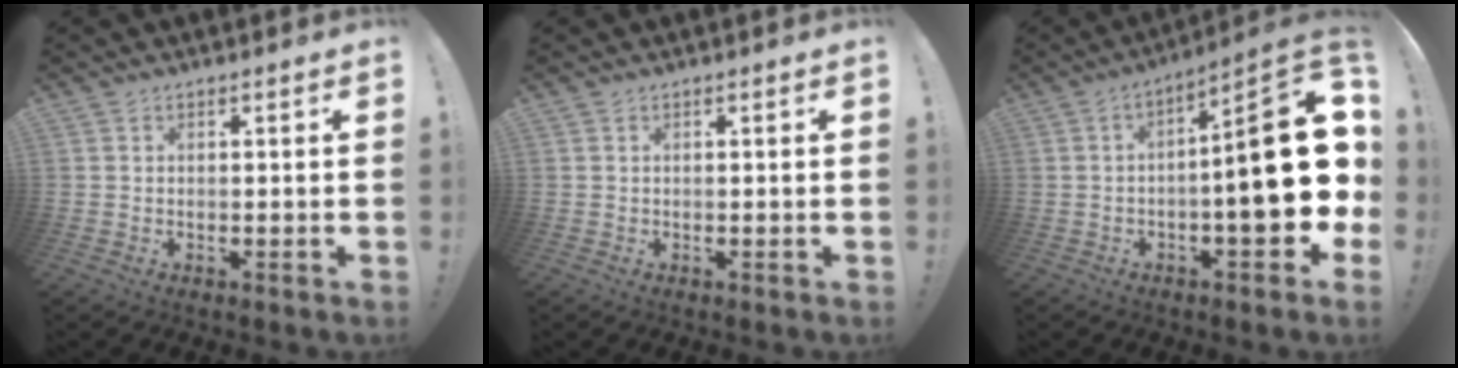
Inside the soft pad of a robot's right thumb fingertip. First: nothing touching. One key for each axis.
{"total": 0.0}
{"total": 22.4, "fx": -0.9, "fy": 6.4, "fz": 21.5, "tx": -0.289, "ty": 0.006, "tz": -0.013}